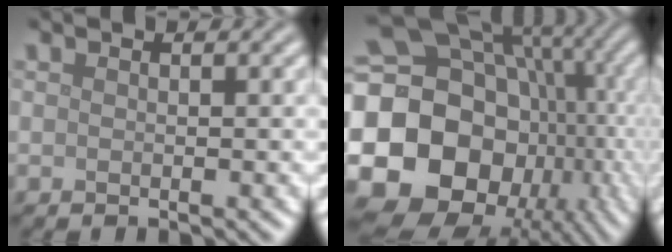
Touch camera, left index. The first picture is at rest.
{"total": 22.5, "force": [-3.9, 18.7, 12.0], "torque": [-0.205, 0.017, -0.096]}